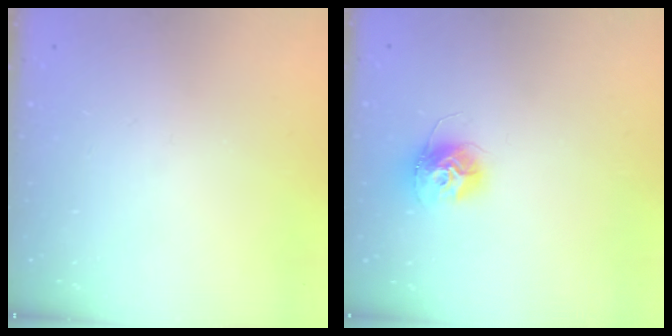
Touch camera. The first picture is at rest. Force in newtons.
{"total": 11.1, "press": 11.1, "slide": 0.9}